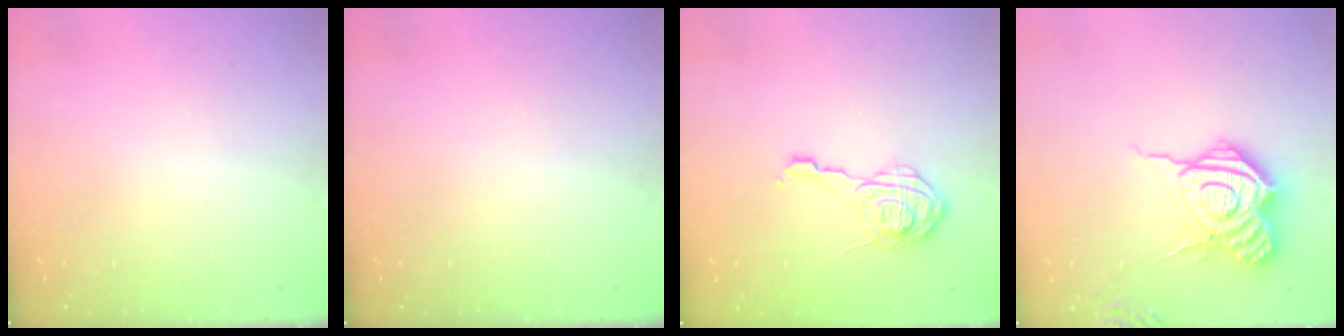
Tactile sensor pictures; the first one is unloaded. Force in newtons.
{"total": 0.0}
{"total": 12.7, "press": 12.7, "slide": 1.0}
{"total": 15.9, "press": 15.9, "slide": 1.0}